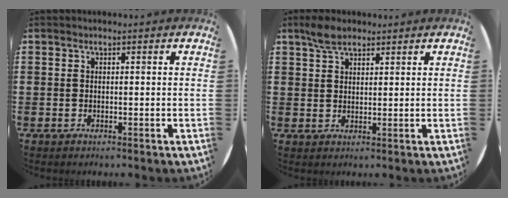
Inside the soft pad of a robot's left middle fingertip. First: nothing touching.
{"total": 3.7, "force": [3.0, 1.6, 1.5], "torque": [-0.026, 0.004, 0.054]}